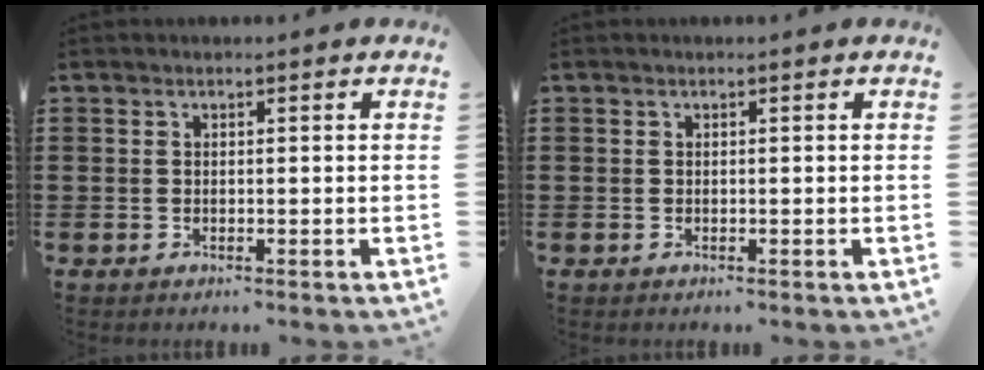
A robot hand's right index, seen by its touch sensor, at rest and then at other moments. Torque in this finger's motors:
{"motor_torque": [0.00, 0.00, 0.02, -0.01]}